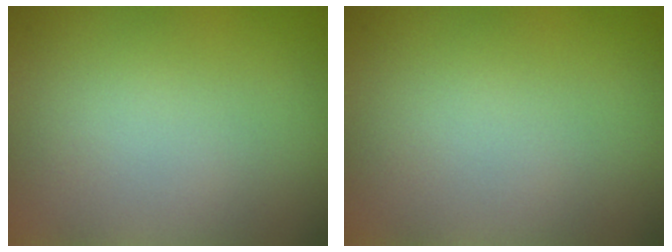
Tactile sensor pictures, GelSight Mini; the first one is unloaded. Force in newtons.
{"total": 0.0}